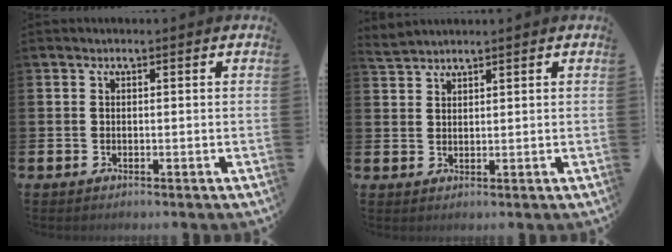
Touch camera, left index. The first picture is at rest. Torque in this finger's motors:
{"motor_torque": [0.97, -1.16, 0.18, 0.03]}